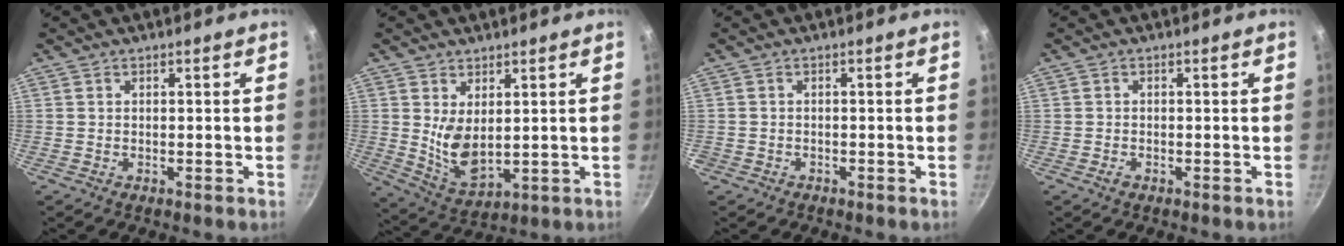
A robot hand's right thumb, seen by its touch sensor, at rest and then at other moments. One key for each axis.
{"total": 7.9, "fx": 1.8, "fy": 4.2, "fz": 6.4, "tx": -0.104, "ty": -0.032, "tz": 0.050}
{"total": 1.1, "fx": -0.8, "fy": 0.8, "fz": 0.0, "tx": -0.005, "ty": 0.015, "tz": -0.011}
{"total": 1.0, "fx": -0.6, "fy": 0.7, "fz": 0.5, "tx": -0.009, "ty": 0.002, "tz": -0.013}